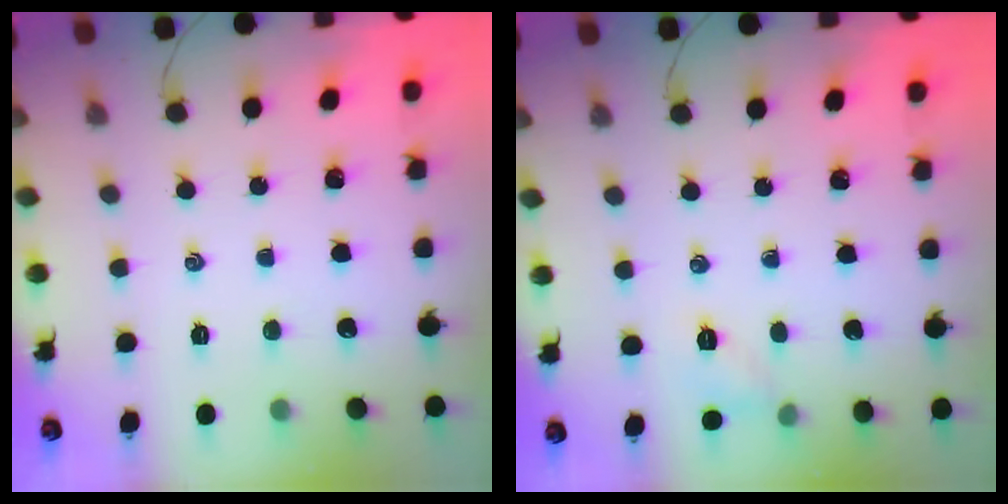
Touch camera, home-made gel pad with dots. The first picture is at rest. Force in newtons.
{"total": 5.5, "press": 5.3, "slide": 1.7}